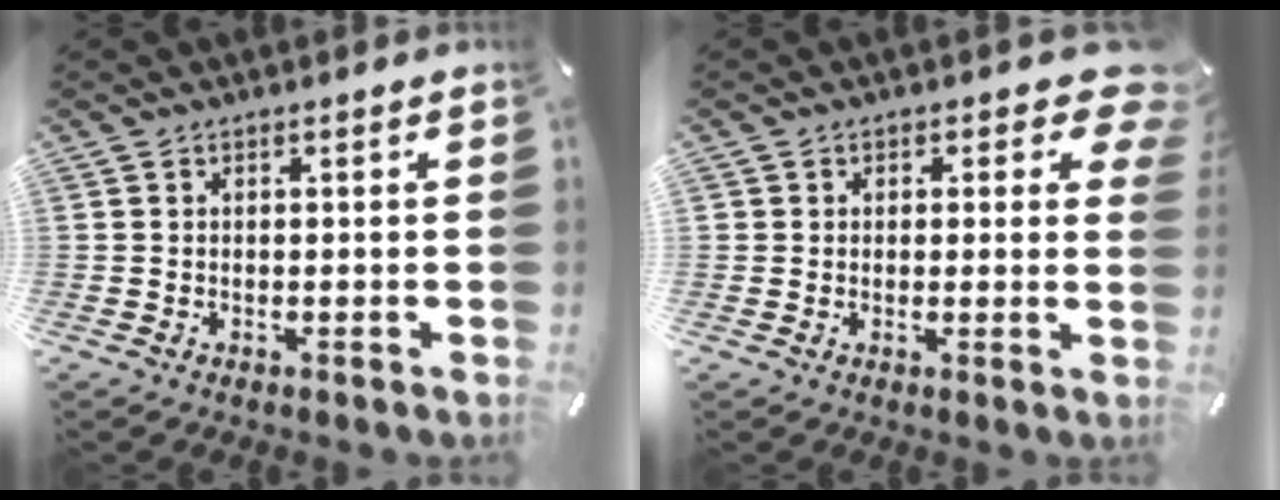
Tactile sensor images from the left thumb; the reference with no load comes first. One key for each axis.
{"total": 5.7, "fx": 2.7, "fy": 3.5, "fz": 3.7, "tx": -0.028, "ty": -0.013, "tz": 0.041}